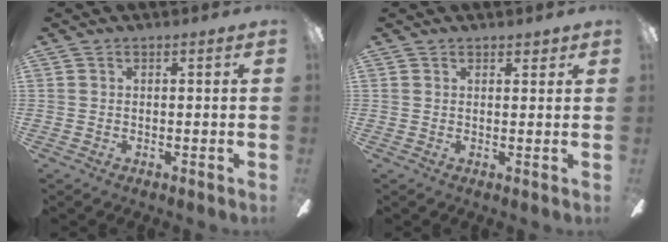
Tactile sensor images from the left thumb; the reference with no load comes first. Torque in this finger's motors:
{"motor_torque": [0.13, -0.04, -0.62, 0.10, 0.00]}